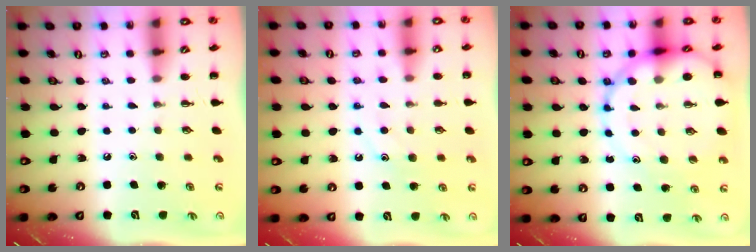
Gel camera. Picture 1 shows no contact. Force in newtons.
{"total": 10.6, "press": 10.6, "slide": 0.7}
{"total": 14.6, "press": 14.4, "slide": 2.5}